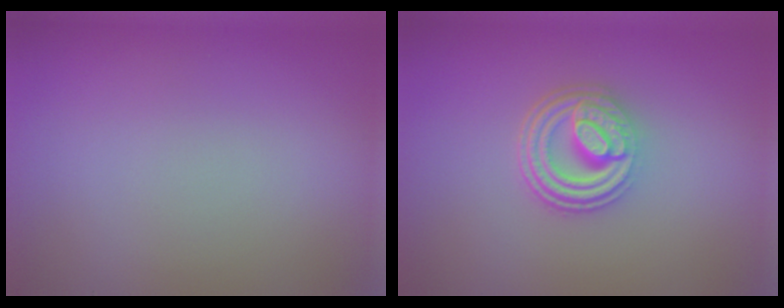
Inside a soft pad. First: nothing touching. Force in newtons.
{"total": 4.9, "press": 3.6, "slide": 3.3}